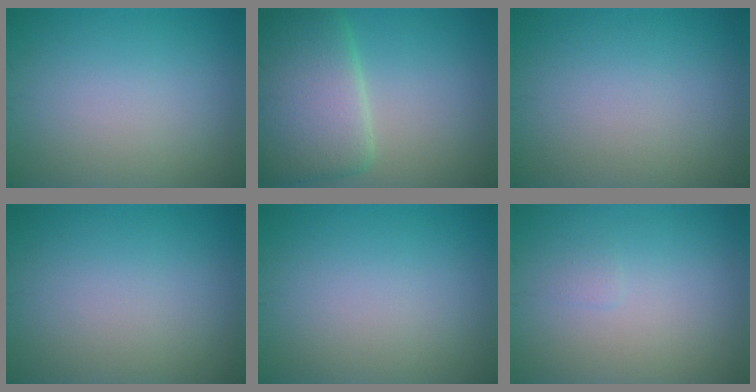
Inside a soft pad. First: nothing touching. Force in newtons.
{"total": 9.0, "press": 9.0, "slide": 0.2}
{"total": 0.0}
{"total": 0.0}
{"total": 0.0}
{"total": 0.5, "press": 0.5, "slide": 0.0}